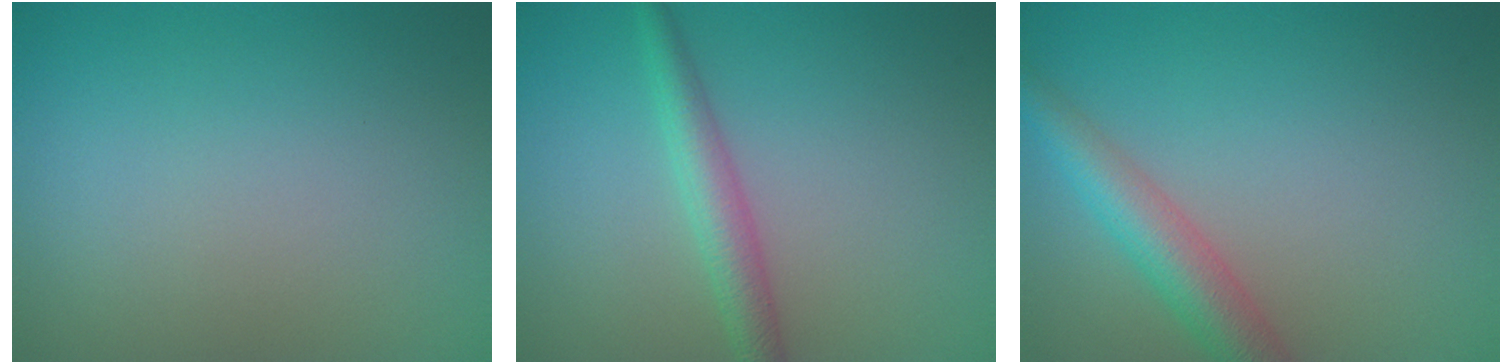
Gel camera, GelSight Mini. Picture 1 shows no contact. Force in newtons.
{"total": 3.0, "press": 3.0, "slide": 0.1}
{"total": 4.6, "press": 4.6, "slide": 0.1}